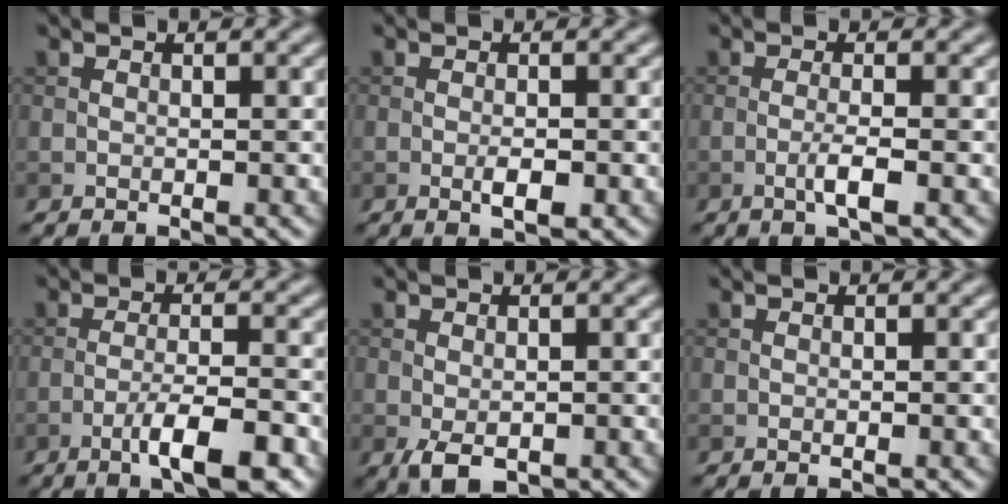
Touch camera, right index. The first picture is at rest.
{"total": 1.8, "force": [-0.6, 0.5, 1.6], "torque": [-0.029, -0.001, -0.010]}
{"total": 2.2, "force": [-0.7, 0.2, 2.0], "torque": [-0.039, 0.003, -0.018]}
{"total": 5.1, "force": [-2.7, 0.9, 4.2], "torque": [-0.074, 0.003, -0.045]}
{"total": 2.5, "force": [-0.9, 1.3, 1.8], "torque": [-0.041, -0.010, -0.013]}
{"total": 0.0}